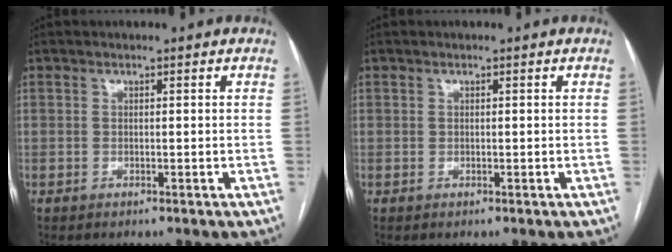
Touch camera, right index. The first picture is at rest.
{"total": 0.0}